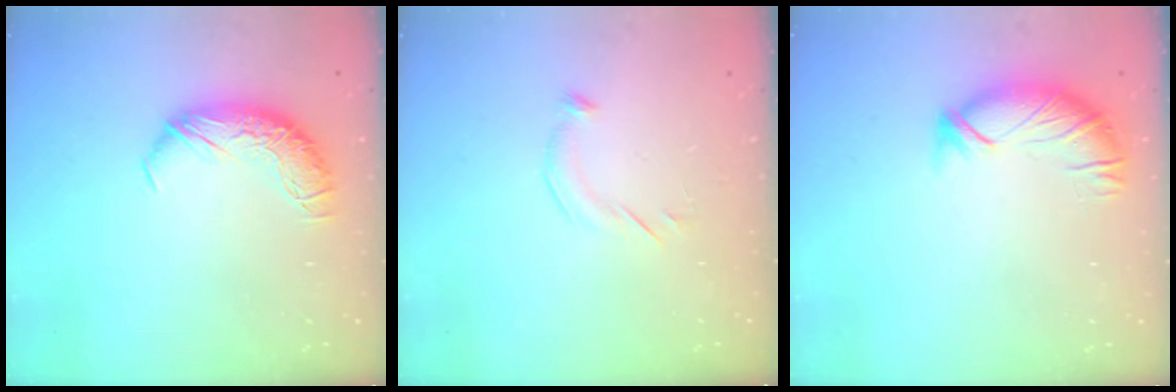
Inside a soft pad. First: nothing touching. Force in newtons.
{"total": 4.5, "press": 4.4, "slide": 0.9}
{"total": 3.5, "press": 3.2, "slide": 1.3}